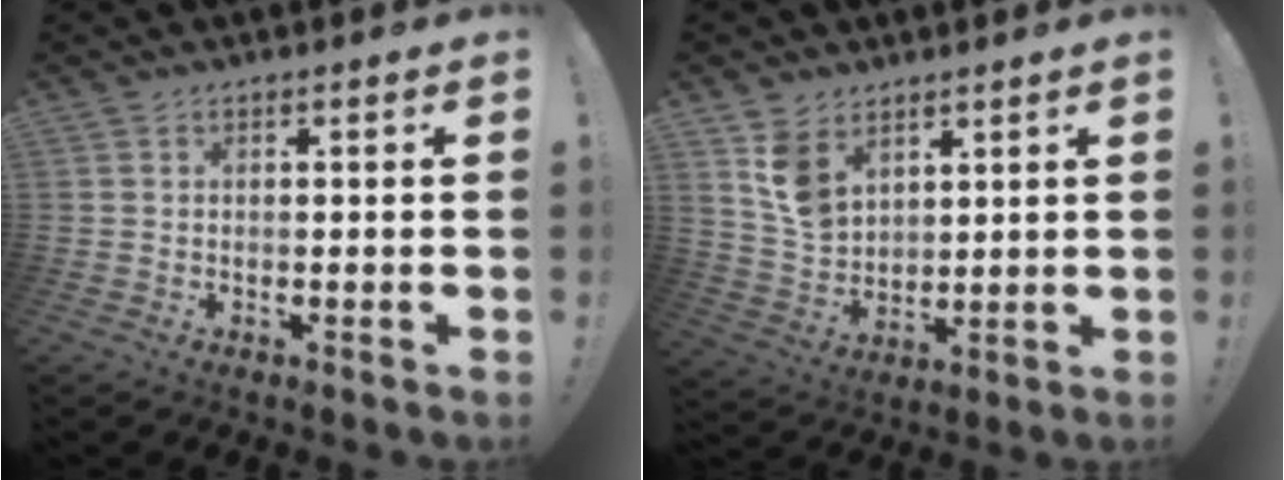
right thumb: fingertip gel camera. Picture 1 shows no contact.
{"total": 9.4, "force": [5.6, 6.5, 3.8], "torque": [-0.060, -0.032, 0.114]}